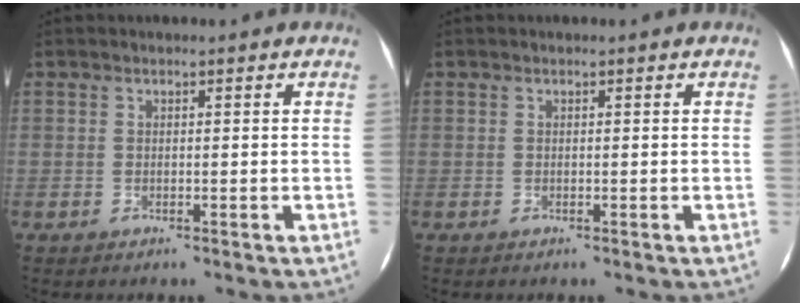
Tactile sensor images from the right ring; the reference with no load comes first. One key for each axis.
{"total": 0.0}